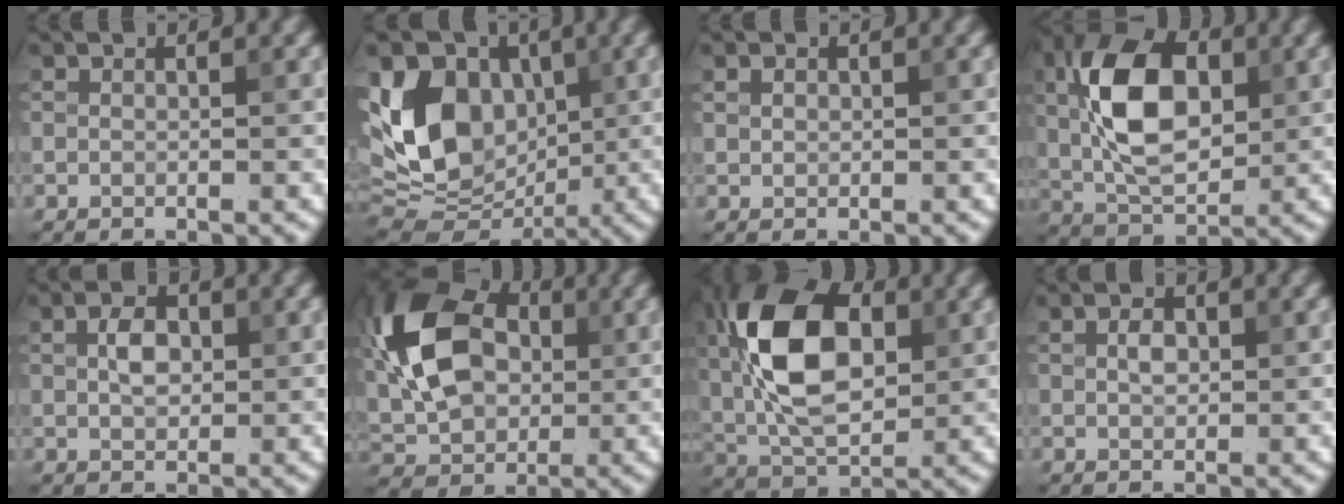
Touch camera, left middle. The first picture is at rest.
{"total": 12.2, "force": [0.9, 8.9, 8.3], "torque": [-0.167, 0.008, 0.005]}
{"total": 0.8, "force": [0.3, 0.6, 0.4], "torque": [-0.006, 0.002, 0.005]}
{"total": 10.2, "force": [1.4, 5.7, 8.3], "torque": [-0.163, 0.011, 0.020]}
{"total": 2.7, "force": [0.4, 1.7, 2.0], "torque": [-0.038, 0.005, 0.005]}
{"total": 12.1, "force": [1.7, 8.2, 8.7], "torque": [-0.195, 0.016, 0.020]}
{"total": 11.5, "force": [1.9, 6.6, 9.2], "torque": [-0.184, 0.015, 0.029]}
{"total": 1.6, "force": [0.2, 1.0, 1.2], "torque": [-0.023, 0.004, 0.003]}